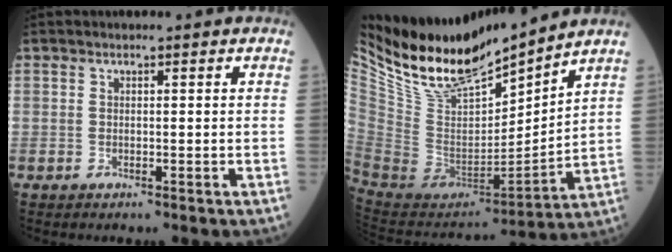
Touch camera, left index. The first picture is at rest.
{"total": 15.7, "force": [14.6, 1.8, 5.4], "torque": [-0.116, -0.019, 0.290]}